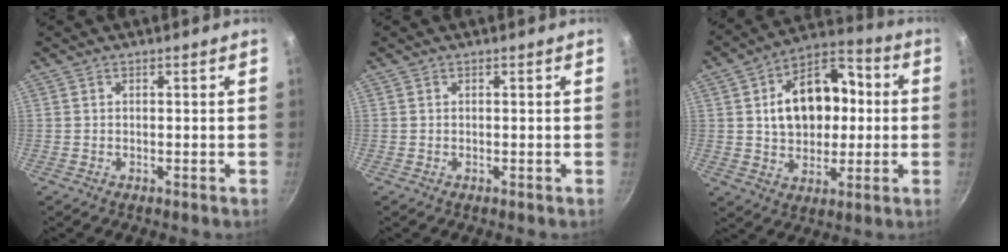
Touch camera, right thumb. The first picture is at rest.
{"total": 0.0}
{"total": 16.9, "force": [1.9, 11.3, 12.4], "torque": [-0.152, 0.024, 0.028]}